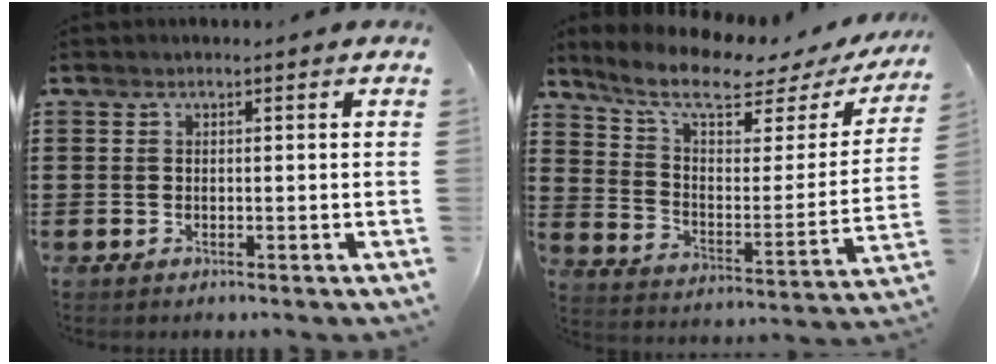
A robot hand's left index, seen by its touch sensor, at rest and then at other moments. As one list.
[{"total": 9.4, "force": [7.2, 2.1, 5.7], "torque": [-0.133, -0.042, 0.122]}]